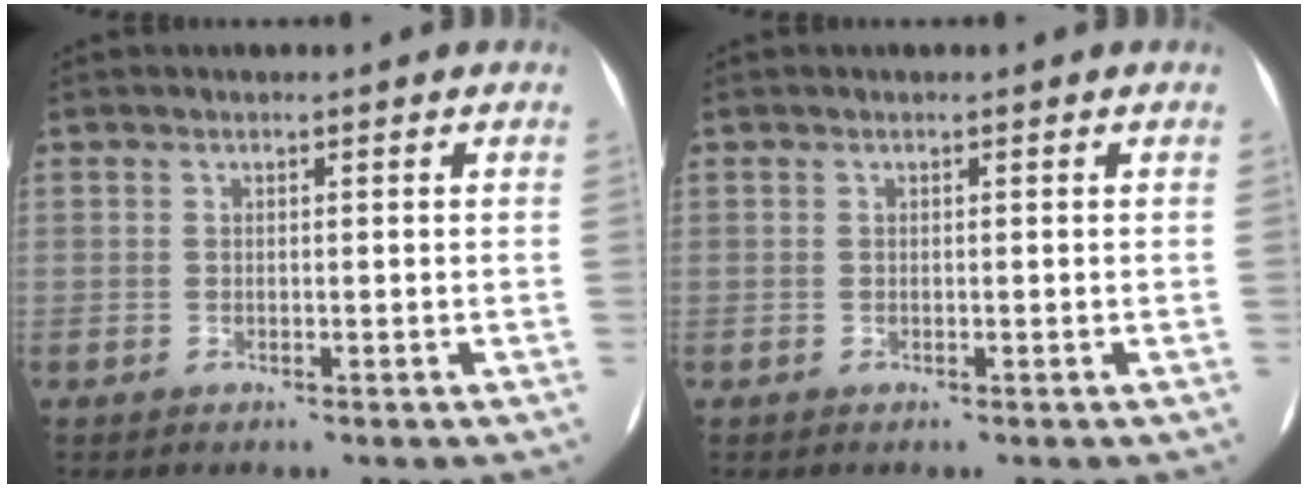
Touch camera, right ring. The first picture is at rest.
{"total": 0.0}